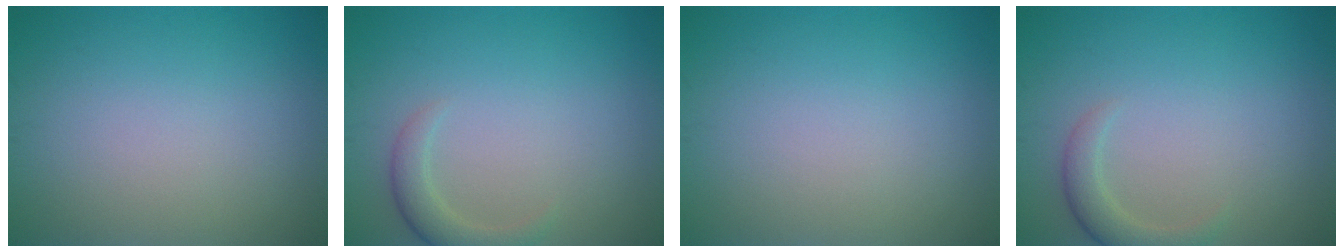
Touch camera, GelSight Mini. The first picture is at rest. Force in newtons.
{"total": 2.2, "press": 2.2, "slide": 0.2}
{"total": 0.0}
{"total": 2.2, "press": 2.2, "slide": 0.2}